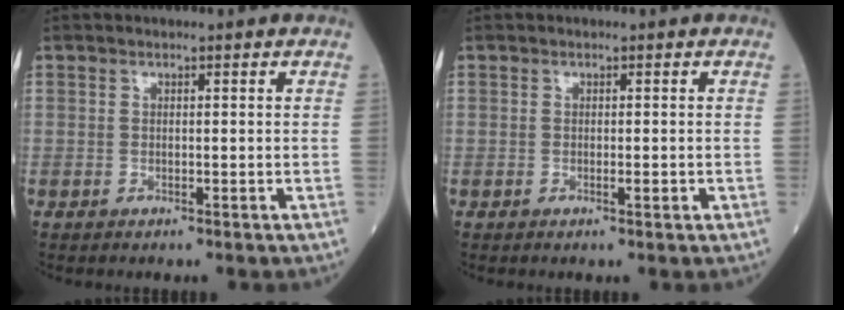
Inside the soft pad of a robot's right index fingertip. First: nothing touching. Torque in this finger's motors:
{"motor_torque": [0.26, -0.10, 0.15, 0.03]}